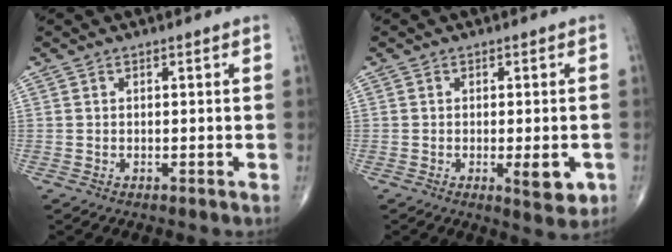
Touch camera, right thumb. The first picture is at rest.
{"total": 5.6, "force": [-1.6, 1.9, 5.0], "torque": [-0.059, -0.009, -0.018]}